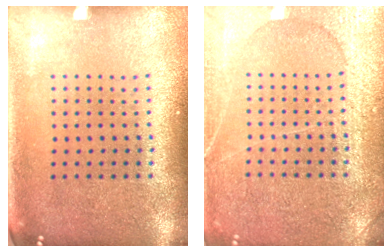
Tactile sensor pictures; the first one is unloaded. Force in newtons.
{"total": 4.9, "press": 4.9, "slide": 0.6}